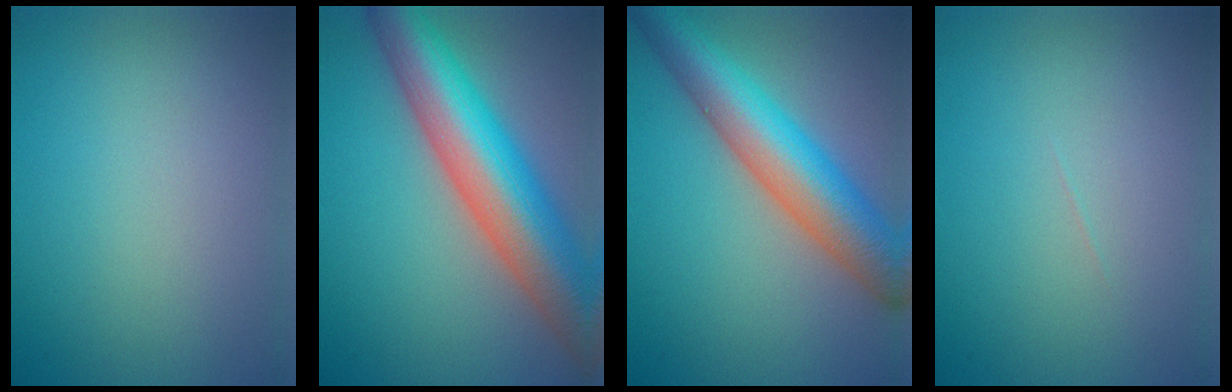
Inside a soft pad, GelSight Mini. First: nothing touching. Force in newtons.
{"total": 11.9, "press": 11.9, "slide": 0.7}
{"total": 8.7, "press": 8.7, "slide": 0.2}
{"total": 0.0}